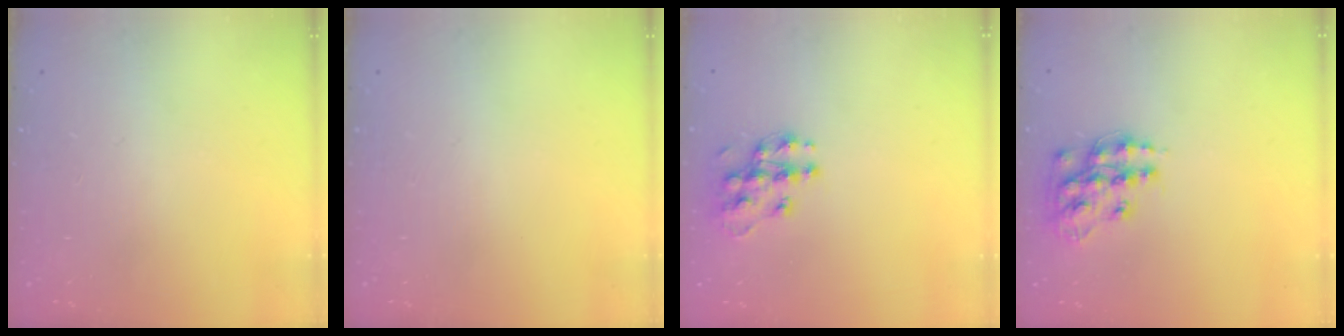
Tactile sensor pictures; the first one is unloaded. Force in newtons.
{"total": 0.0}
{"total": 11.3, "press": 11.3, "slide": 0.7}
{"total": 13.7, "press": 13.7, "slide": 0.9}